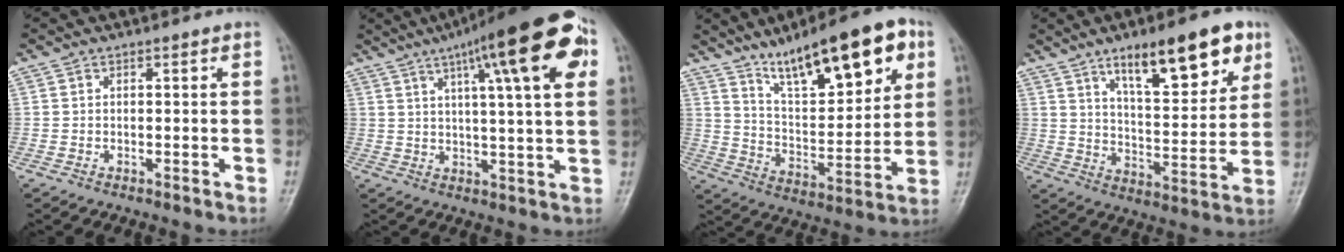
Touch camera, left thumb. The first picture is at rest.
{"total": 20.0, "force": [8.7, 4.1, 17.5], "torque": [-0.242, 0.003, 0.120]}
{"total": 20.0, "force": [11.6, 6.5, 14.9], "torque": [-0.195, -0.040, 0.200]}
{"total": 17.3, "force": [9.9, 5.7, 13.0], "torque": [-0.161, -0.044, 0.158]}